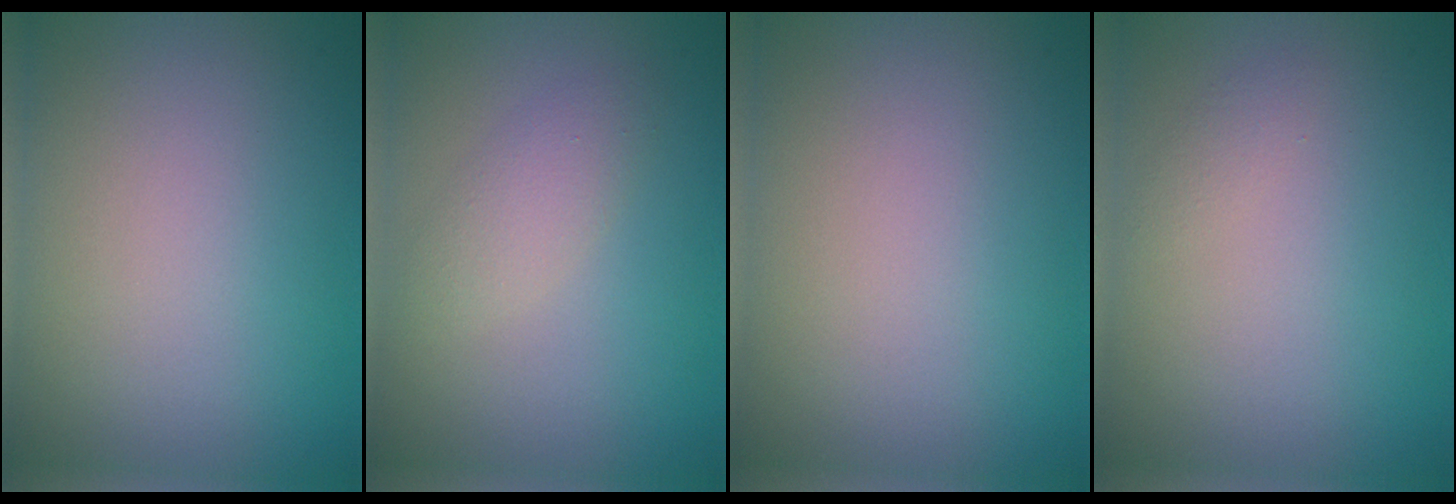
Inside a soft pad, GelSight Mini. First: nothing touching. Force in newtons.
{"total": 2.0, "press": 2.0, "slide": 0.2}
{"total": 0.0}
{"total": 0.6, "press": 0.6, "slide": 0.1}